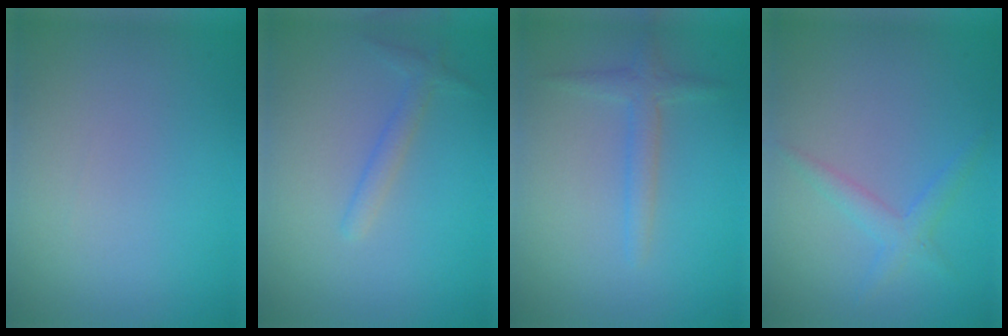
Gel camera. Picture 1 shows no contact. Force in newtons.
{"total": 1.4, "press": 1.4, "slide": 0.1}
{"total": 1.8, "press": 1.8, "slide": 0.1}
{"total": 1.9, "press": 1.9, "slide": 0.2}